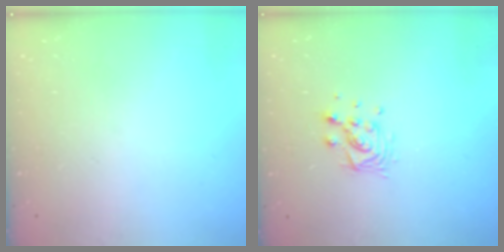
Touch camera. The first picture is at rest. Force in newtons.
{"total": 9.8, "press": 9.8, "slide": 0.6}